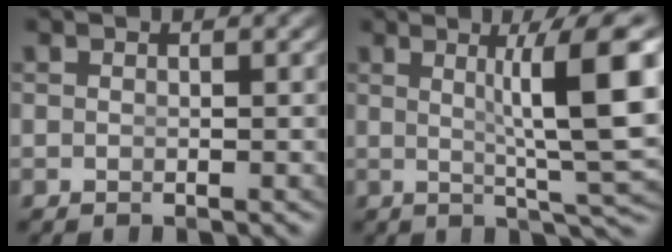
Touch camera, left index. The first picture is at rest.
{"total": 8.5, "force": [1.5, 1.4, 8.2], "torque": [-0.104, 0.002, 0.024]}